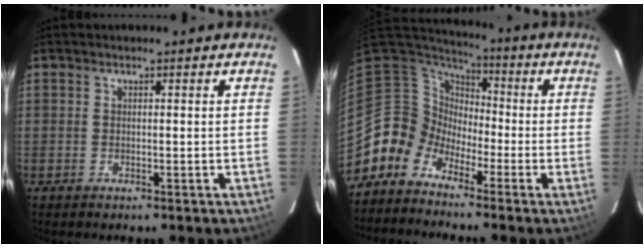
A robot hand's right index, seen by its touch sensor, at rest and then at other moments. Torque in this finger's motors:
{"motor_torque": [0.49, -0.64, -0.15, -0.21]}